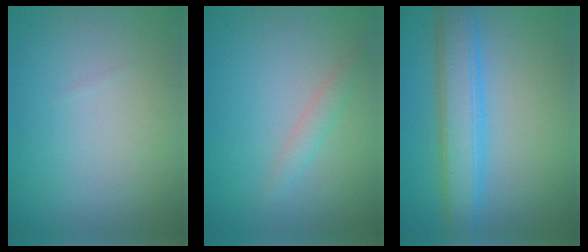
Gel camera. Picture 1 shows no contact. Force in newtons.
{"total": 1.0, "press": 1.0, "slide": 0.1}
{"total": 5.4, "press": 5.4, "slide": 0.1}